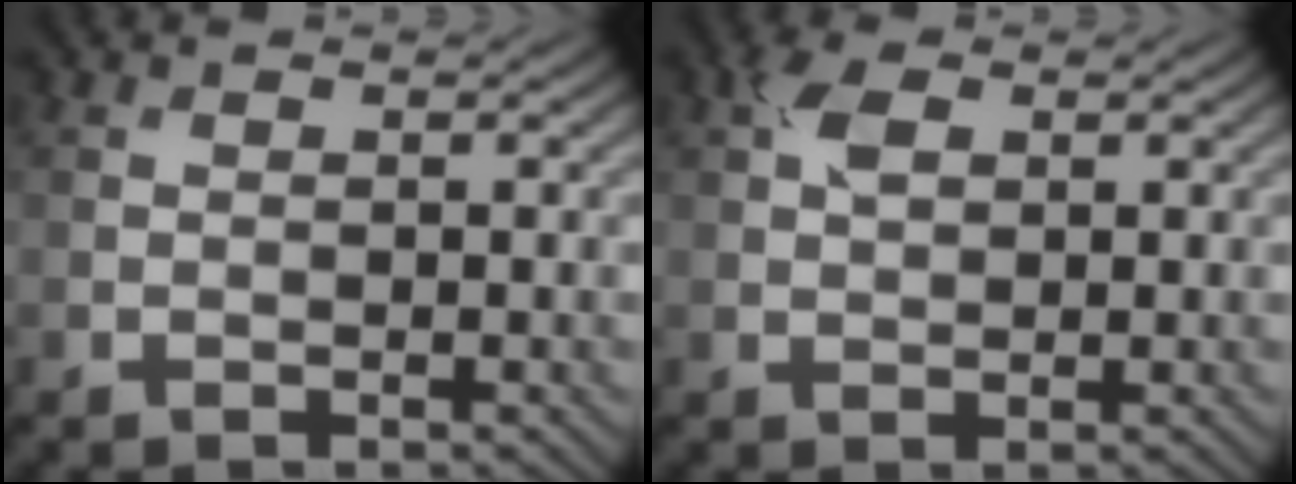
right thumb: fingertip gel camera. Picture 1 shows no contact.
{"total": 2.8, "force": [1.1, 1.6, 2.0], "torque": [-0.046, 0.005, 0.018]}